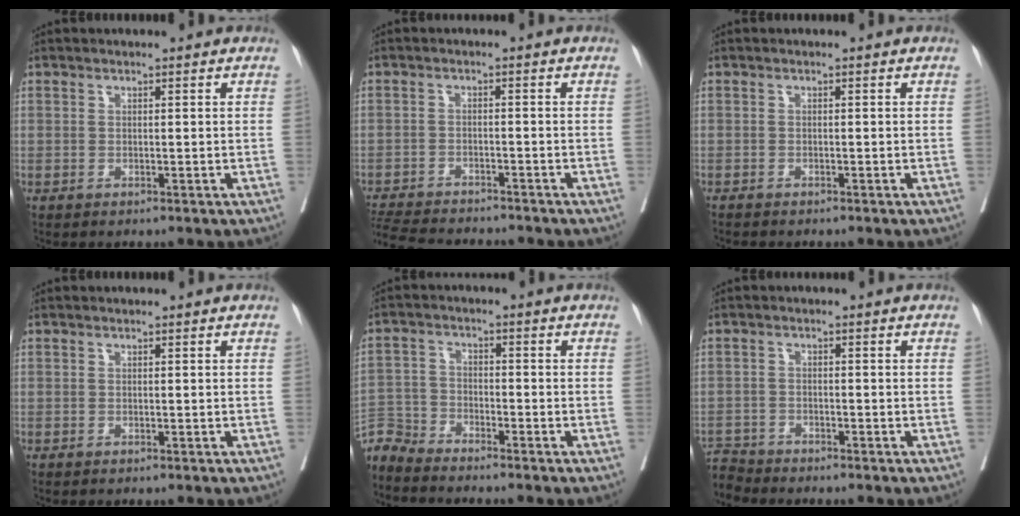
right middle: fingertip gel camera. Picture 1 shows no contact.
{"total": 11.7, "force": [-10.8, 1.8, 4.0], "torque": [-0.074, -0.010, -0.161]}
{"total": 1.1, "force": [-1.0, 0.0, 0.4], "torque": [-0.006, 0.000, -0.015]}
{"total": 0.0}
{"total": 5.9, "force": [-5.9, 0.0, -0.5], "torque": [0.010, 0.001, -0.116]}
{"total": 3.7, "force": [-3.6, 0.0, -0.9], "torque": [0.020, -0.008, -0.068]}